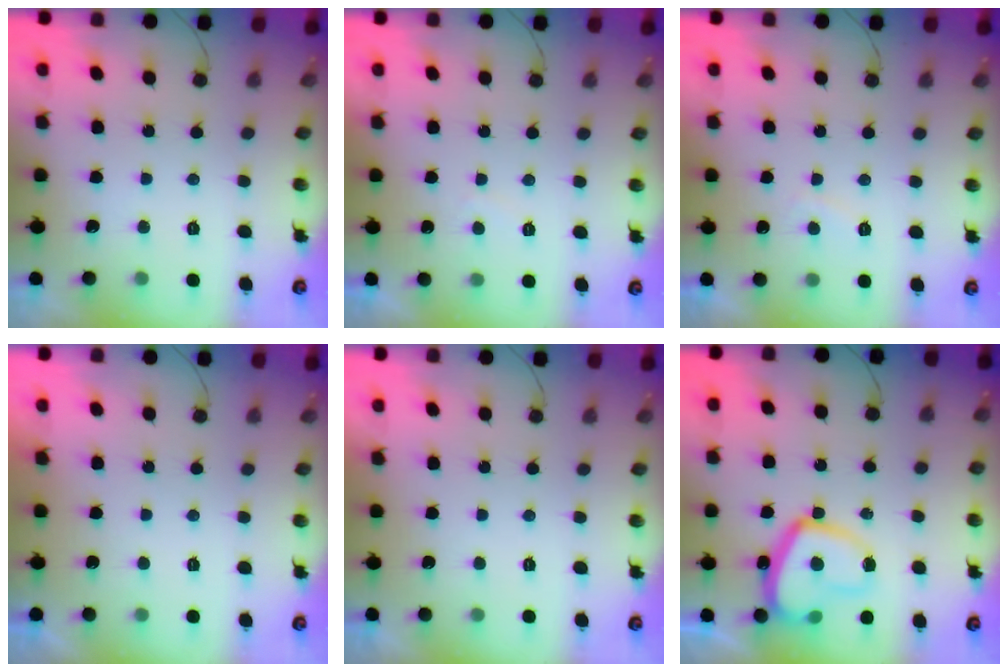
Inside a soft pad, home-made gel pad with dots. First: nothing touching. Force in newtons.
{"total": 1.3, "press": 1.1, "slide": 0.6}
{"total": 1.9, "press": 1.7, "slide": 0.8}
{"total": 2.2, "press": 2.2, "slide": 0.4}
{"total": 2.3, "press": 2.3, "slide": 0.4}
{"total": 15.4, "press": 15.4, "slide": 1.2}